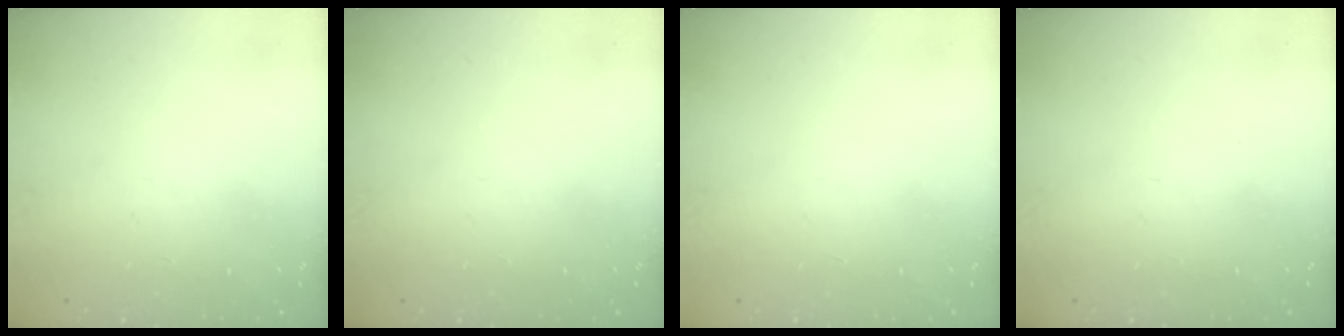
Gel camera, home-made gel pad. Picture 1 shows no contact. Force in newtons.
{"total": 0.0}
{"total": 0.0}
{"total": 0.0}